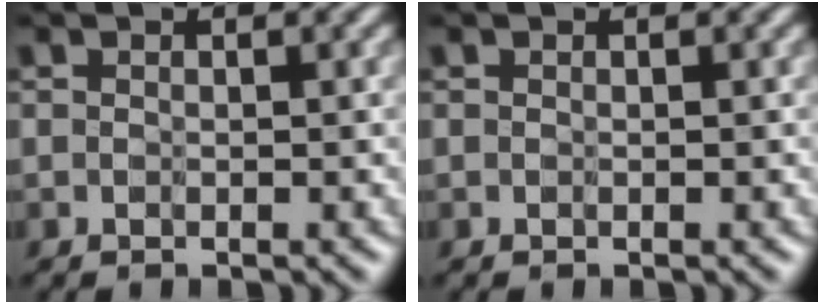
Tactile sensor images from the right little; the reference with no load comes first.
{"total": 0.0}